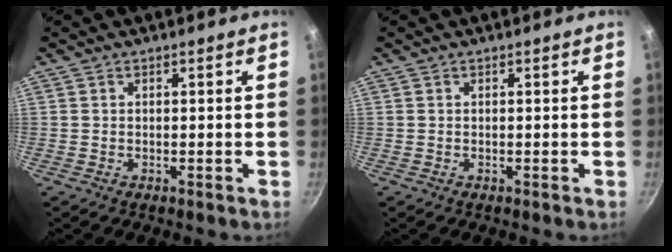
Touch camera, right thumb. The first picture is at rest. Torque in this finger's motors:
{"motor_torque": [-0.15, -0.15, 0.10, -0.03, 0.00]}